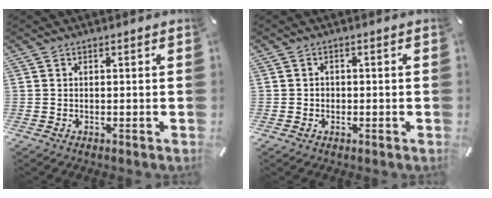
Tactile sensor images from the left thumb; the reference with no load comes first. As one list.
[{"total": 1.5, "force": [-0.4, 1.3, 0.5], "torque": [-0.009, 0.005, -0.012]}]